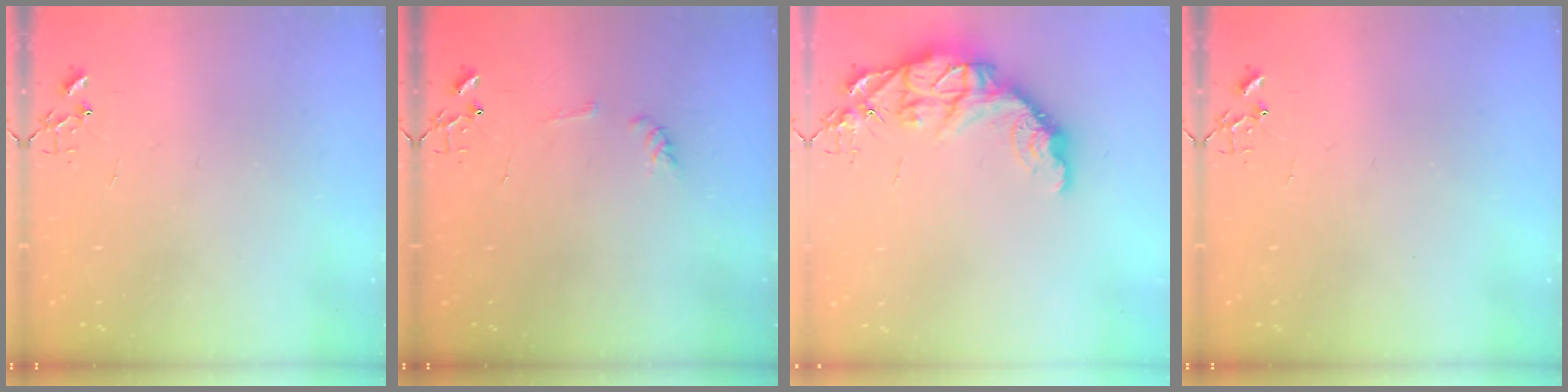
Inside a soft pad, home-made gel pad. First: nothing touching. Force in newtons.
{"total": 5.5, "press": 5.4, "slide": 0.7}
{"total": 14.1, "press": 14.1, "slide": 1.0}
{"total": 0.0}